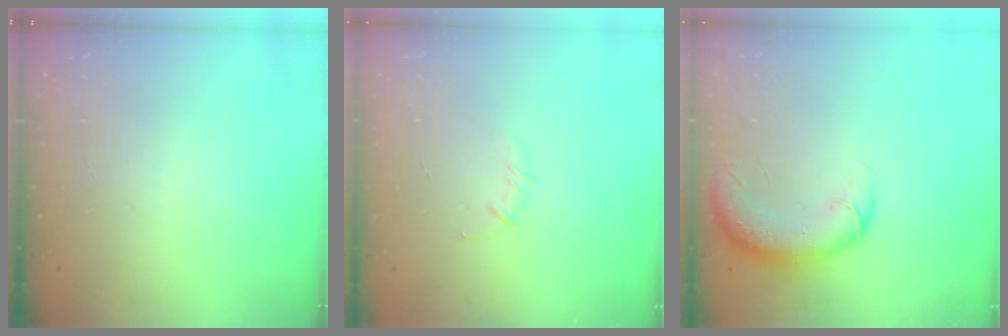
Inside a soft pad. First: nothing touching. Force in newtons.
{"total": 3.5, "press": 3.4, "slide": 0.8}
{"total": 9.1, "press": 8.7, "slide": 2.5}